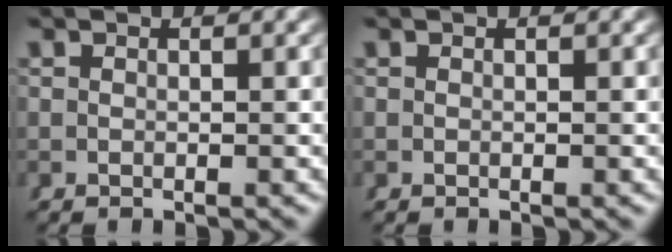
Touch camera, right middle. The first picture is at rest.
{"total": 0.0}